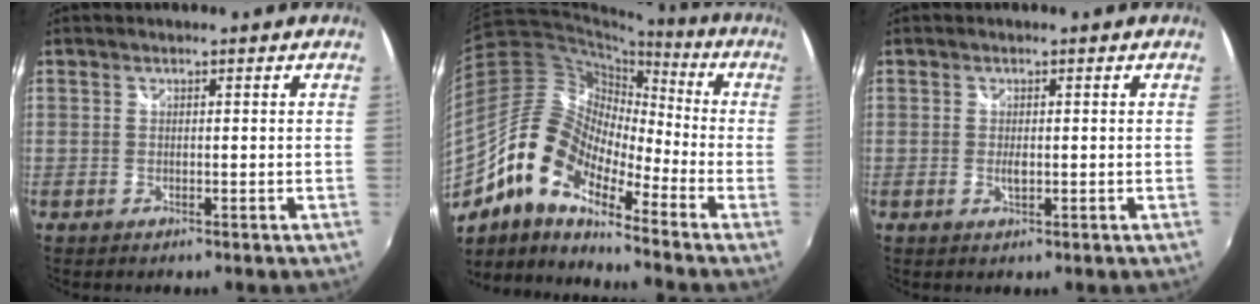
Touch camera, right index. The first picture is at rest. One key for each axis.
{"total": 14.6, "fx": -9.2, "fy": 6.0, "fz": 9.6, "tx": -0.164, "ty": 0.012, "tz": -0.195}
{"total": 1.4, "fx": -0.2, "fy": 0.6, "fz": 1.3, "tx": -0.022, "ty": -0.001, "tz": -0.003}